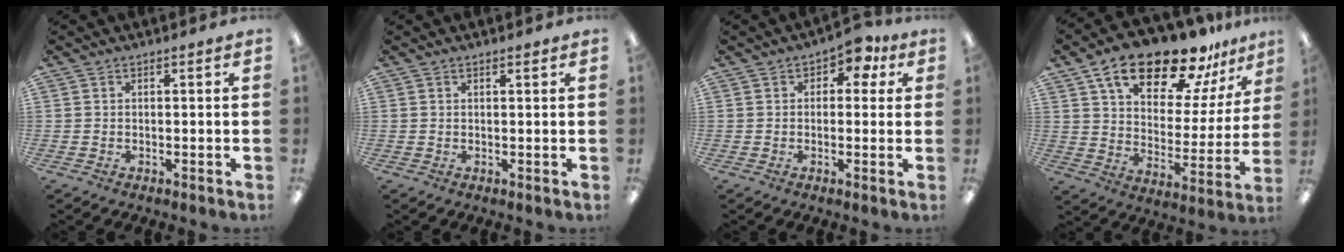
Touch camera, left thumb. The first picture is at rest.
{"total": 0.7, "force": [0.6, 0.2, 0.4], "torque": [-0.008, 0.001, 0.010]}
{"total": 5.2, "force": [2.2, 3.4, 3.3], "torque": [-0.040, -0.001, 0.033]}
{"total": 21.8, "force": [15.8, 9.1, 12.1], "torque": [-0.202, -0.094, 0.271]}